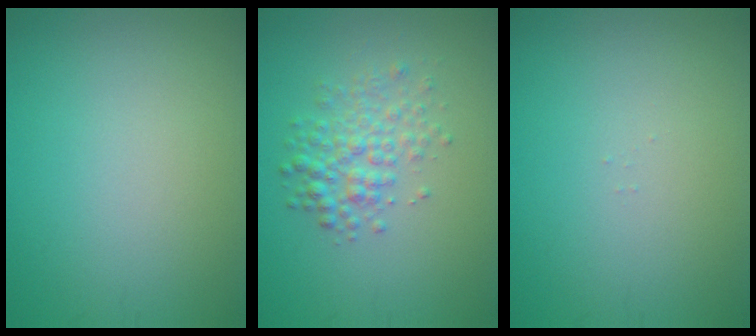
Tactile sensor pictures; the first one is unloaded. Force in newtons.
{"total": 3.2, "press": 3.2, "slide": 0.0}
{"total": 0.0}